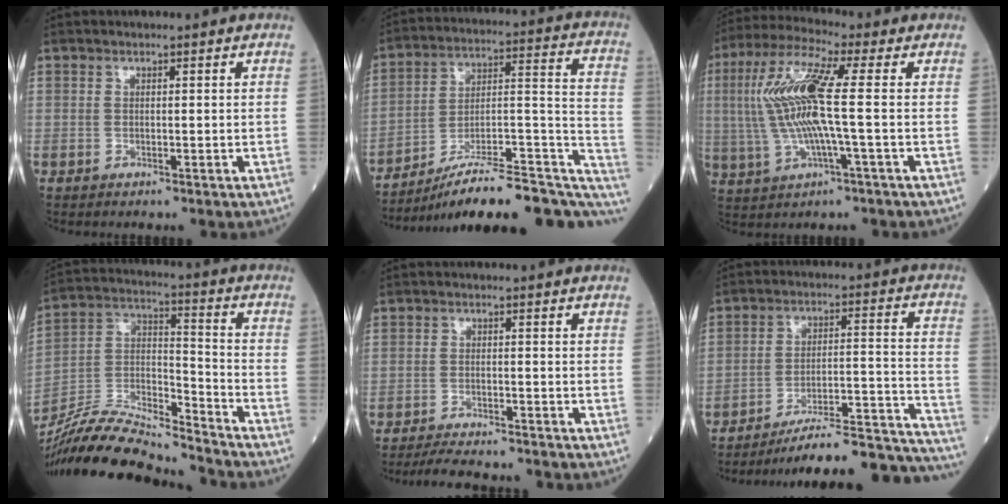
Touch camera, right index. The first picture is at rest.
{"total": 24.0, "force": [-17.6, 5.6, 15.3], "torque": [-0.164, 0.036, -0.254]}
{"total": 12.4, "force": [0.7, 1.0, 12.3], "torque": [-0.271, 0.016, 0.010]}
{"total": 20.1, "force": [-18.8, 1.4, 6.9], "torque": [-0.154, 0.005, -0.333]}
{"total": 7.1, "force": [-6.5, 0.7, 2.6], "torque": [-0.042, -0.016, -0.101]}
{"total": 24.0, "force": [-22.1, 1.4, 9.2], "torque": [-0.056, 0.023, -0.305]}